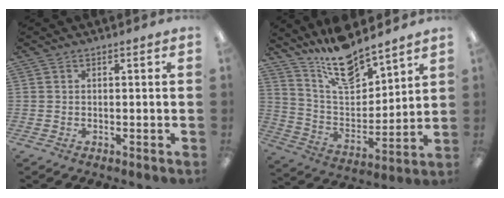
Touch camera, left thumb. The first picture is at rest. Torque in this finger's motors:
{"motor_torque": [0.32, 0.05, 0.30, -1.22, 0.06]}